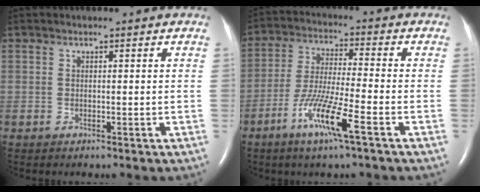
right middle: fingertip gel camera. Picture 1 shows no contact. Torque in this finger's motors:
{"motor_torque": [1.26, -0.88, 0.43, 0.16]}